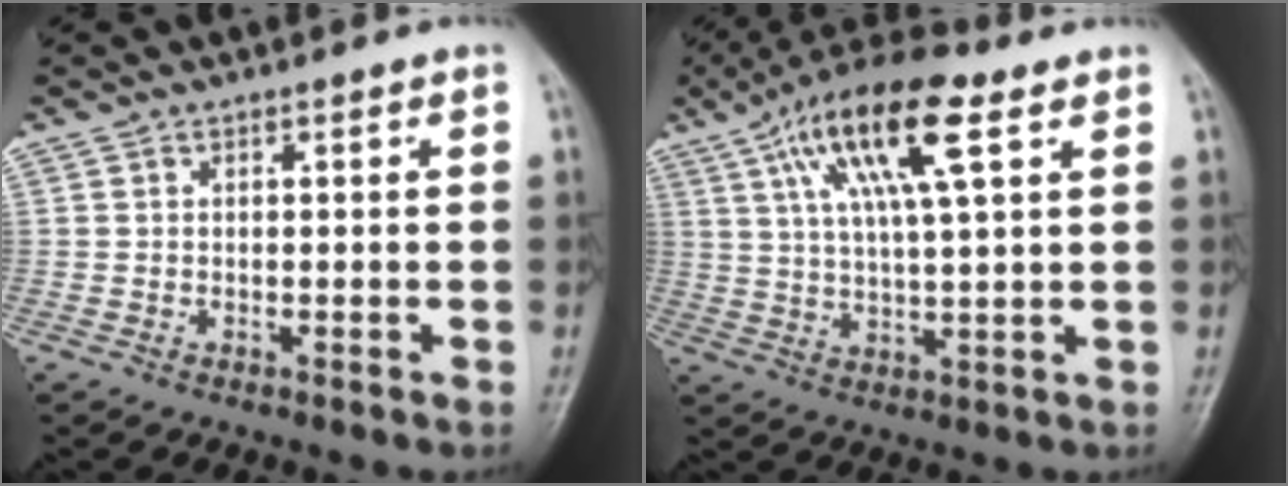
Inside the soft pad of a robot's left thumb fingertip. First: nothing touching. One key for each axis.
{"total": 15.7, "fx": 6.9, "fy": 4.6, "fz": 13.3, "tx": -0.233, "ty": 0.003, "tz": 0.117}